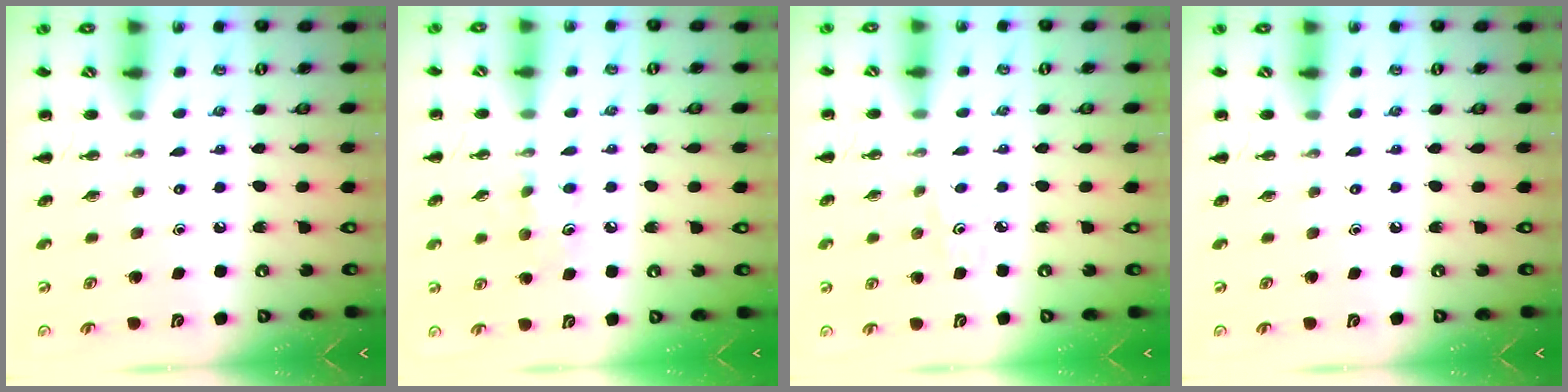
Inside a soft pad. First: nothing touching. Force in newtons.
{"total": 7.6, "press": 7.4, "slide": 1.7}
{"total": 2.2, "press": 2.0, "slide": 0.7}
{"total": 0.0}